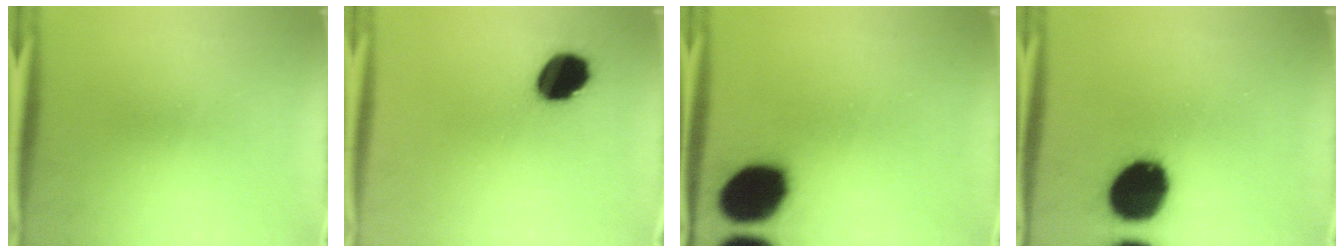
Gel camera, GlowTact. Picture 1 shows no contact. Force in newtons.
{"total": 11.7}
{"total": 17.4}
{"total": 19.6}